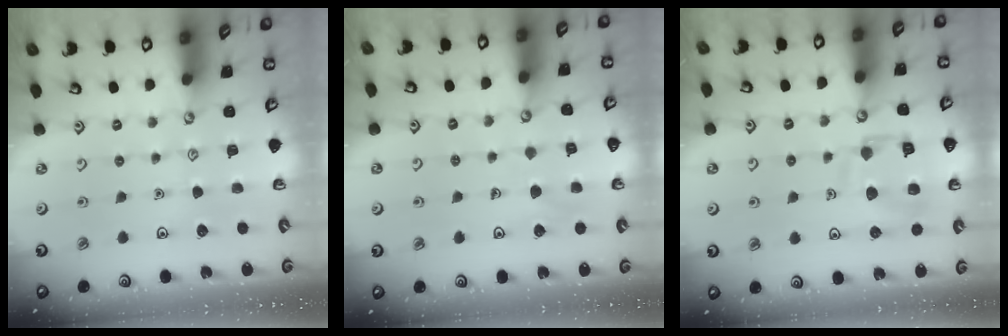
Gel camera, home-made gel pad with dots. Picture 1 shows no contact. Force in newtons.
{"total": 5.6, "press": 5.6, "slide": 0.2}
{"total": 13.0, "press": 13.0, "slide": 1.3}